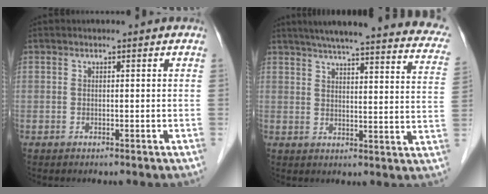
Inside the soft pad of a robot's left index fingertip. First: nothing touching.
{"total": 27.9, "force": [24.1, 3.0, 13.7], "torque": [-0.188, -0.031, 0.279]}